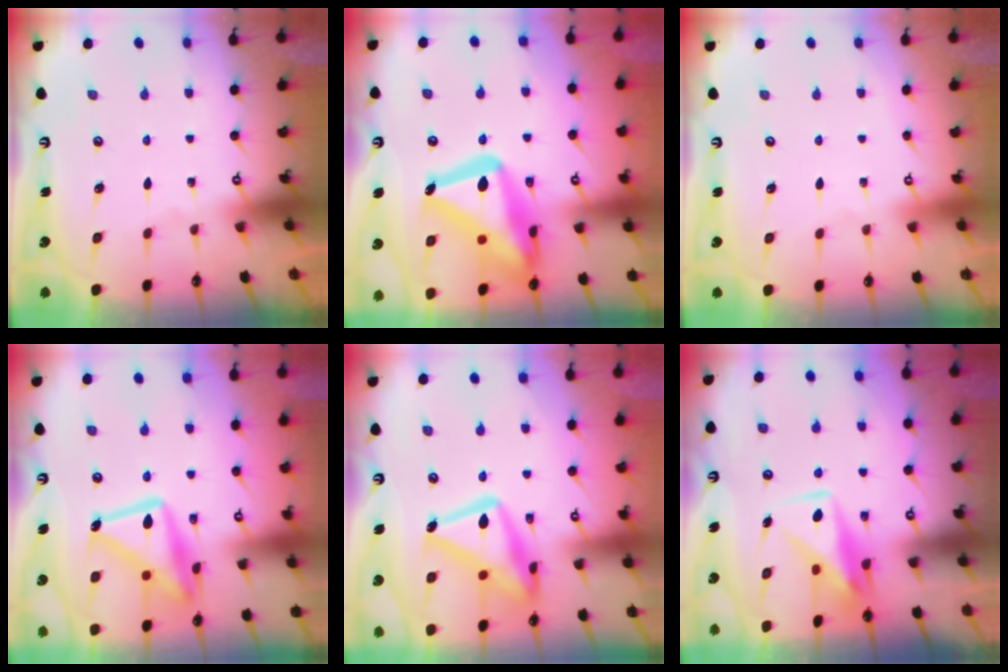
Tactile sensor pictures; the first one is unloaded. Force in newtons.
{"total": 24.9, "press": 24.8, "slide": 2.1}
{"total": 3.9, "press": 3.9, "slide": 0.1}
{"total": 18.4, "press": 18.3, "slide": 1.4}
{"total": 20.9, "press": 20.8, "slide": 1.3}
{"total": 9.1, "press": 9.1, "slide": 0.6}